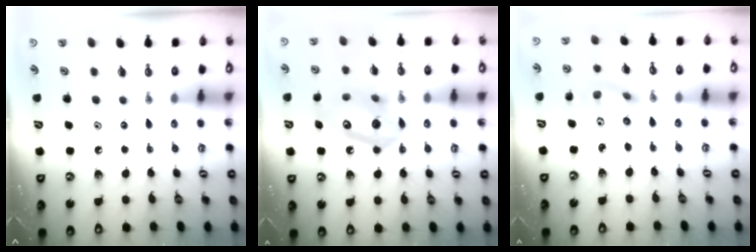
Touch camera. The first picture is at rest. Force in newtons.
{"total": 12.7, "press": 12.6, "slide": 1.6}
{"total": 1.9, "press": 1.7, "slide": 0.7}